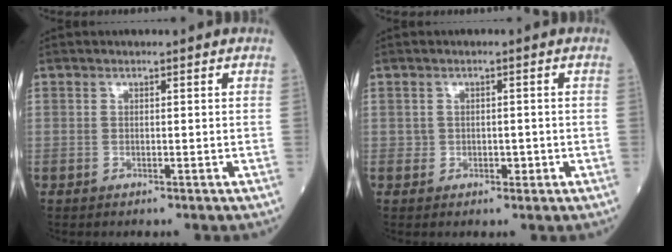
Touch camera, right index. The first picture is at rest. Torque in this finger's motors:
{"motor_torque": [-0.01, -0.01, -0.08, -0.01]}